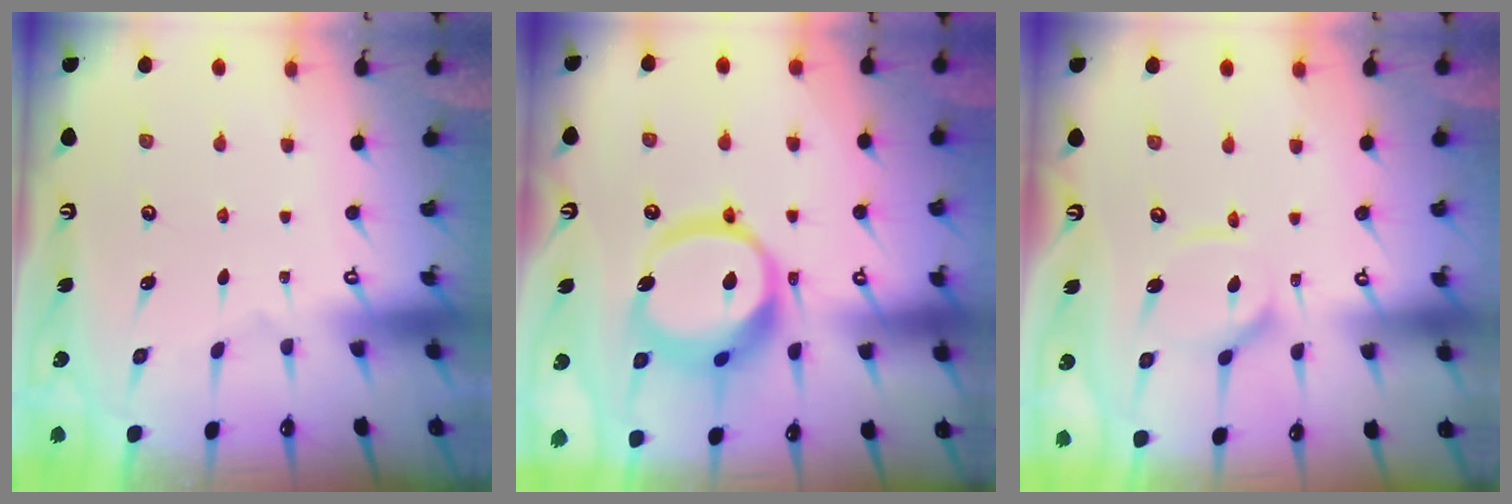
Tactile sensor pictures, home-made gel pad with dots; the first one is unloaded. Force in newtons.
{"total": 17.3, "press": 17.2, "slide": 2.4}
{"total": 9.9, "press": 9.8, "slide": 1.1}